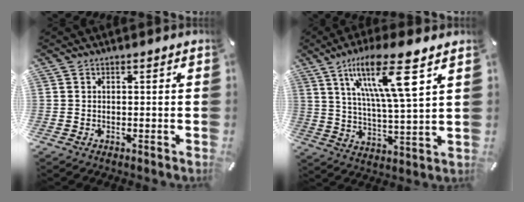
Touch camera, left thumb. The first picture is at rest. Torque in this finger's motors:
{"motor_torque": [0.64, 0.86, 1.94, -0.83, 0.67]}